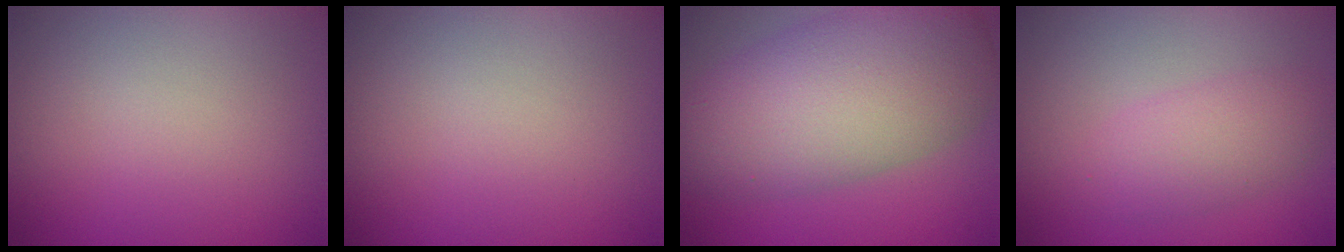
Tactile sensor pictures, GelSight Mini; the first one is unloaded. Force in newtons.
{"total": 0.0}
{"total": 9.6, "press": 9.6, "slide": 0.3}
{"total": 3.0, "press": 3.0, "slide": 0.0}